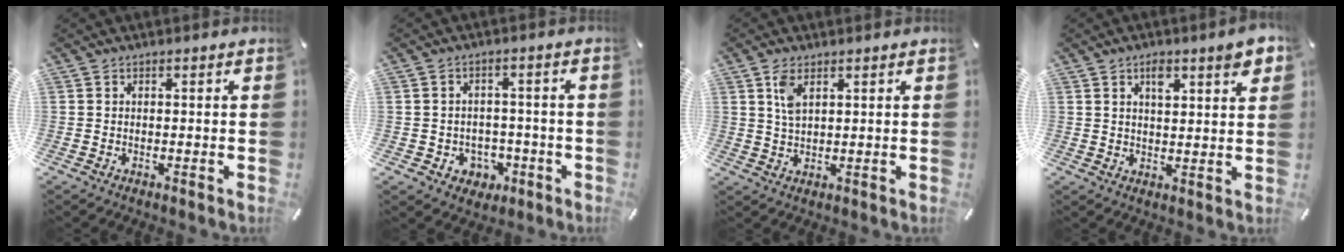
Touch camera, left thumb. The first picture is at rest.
{"total": 5.2, "force": [-1.0, 4.9, 1.2], "torque": [-0.012, 0.000, -0.015]}
{"total": 4.4, "force": [2.1, 2.0, 3.3], "torque": [-0.073, 0.005, 0.036]}
{"total": 6.0, "force": [3.5, 1.9, 4.5], "torque": [-0.063, -0.009, 0.054]}